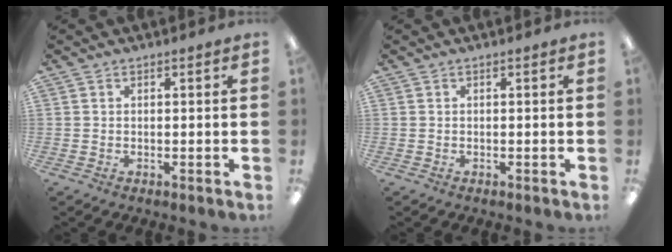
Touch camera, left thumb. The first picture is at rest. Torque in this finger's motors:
{"motor_torque": [-0.05, -0.01, 0.15, -0.07, 0.00]}